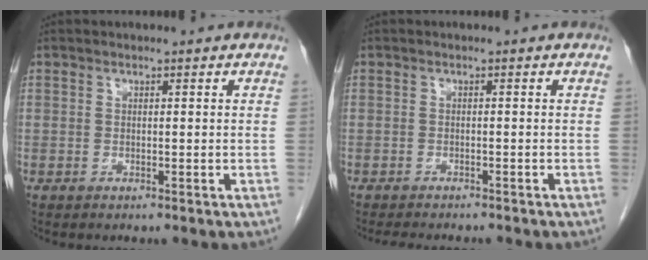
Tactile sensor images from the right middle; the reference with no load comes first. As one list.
[{"total": 5.7, "force": [-5.1, 1.3, 2.2], "torque": [-0.027, -0.006, -0.071]}]